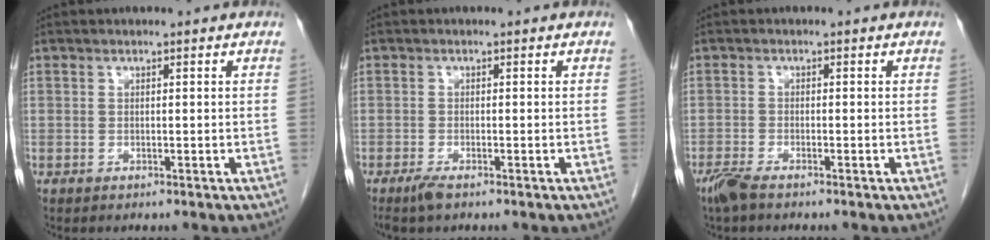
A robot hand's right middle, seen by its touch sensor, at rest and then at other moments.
{"total": 1.8, "force": [-1.3, 0.2, 1.2], "torque": [-0.029, -0.005, -0.025]}
{"total": 2.7, "force": [-2.1, 0.4, 1.6], "torque": [-0.040, -0.007, -0.044]}